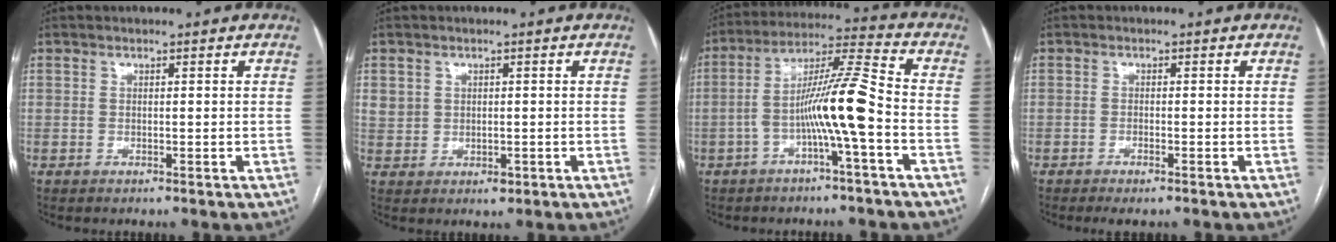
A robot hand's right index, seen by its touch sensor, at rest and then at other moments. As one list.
[{"total": 3.3, "force": [0.5, 3.0, 1.4], "torque": [-0.026, 0.002, 0.020]}, {"total": 11.0, "force": [-3.1, -0.3, 10.5], "torque": [-0.193, 0.026, -0.059]}, {"total": 2.1, "force": [-1.4, 0.4, 1.5], "torque": [-0.025, -0.004, -0.022]}]